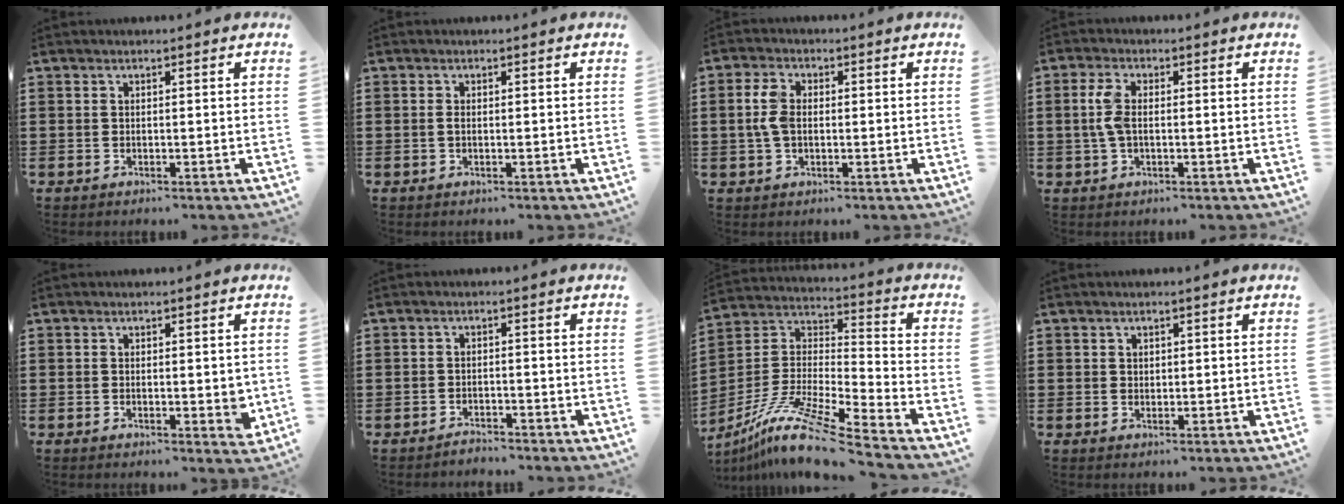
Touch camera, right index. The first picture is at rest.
{"total": 0.8, "force": [-0.1, 0.3, 0.8], "torque": [-0.024, -0.004, -0.004]}
{"total": 4.5, "force": [0.2, 2.8, 3.5], "torque": [-0.088, 0.006, -0.003]}
{"total": 4.5, "force": [0.1, 2.2, 3.9], "torque": [-0.102, 0.000, -0.007]}
{"total": 2.1, "force": [0.1, 0.9, 1.9], "torque": [-0.027, 0.002, -0.001]}
{"total": 1.6, "force": [-1.6, 0.2, -0.1], "torque": [-0.003, 0.006, -0.036]}
{"total": 11.9, "force": [-9.6, 0.0, 7.0], "torque": [-0.145, -0.001, -0.191]}
{"total": 0.9, "force": [0.6, 0.7, 0.2], "torque": [-0.006, 0.003, 0.011]}